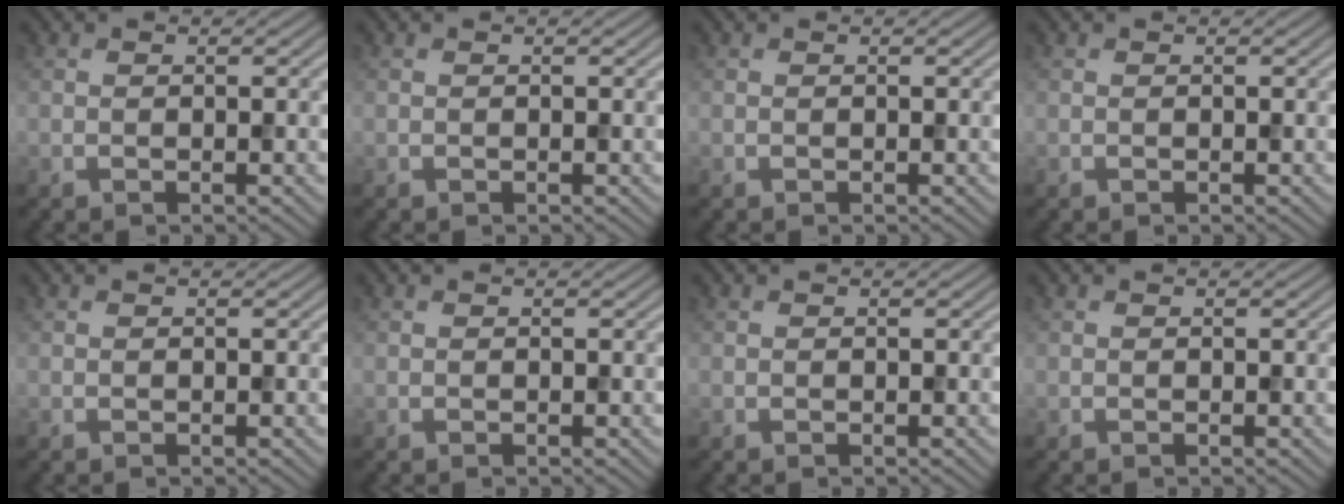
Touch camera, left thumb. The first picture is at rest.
{"total": 0.0}
{"total": 0.0}
{"total": 0.0}
{"total": 0.0}
{"total": 0.0}
{"total": 0.0}
{"total": 0.0}